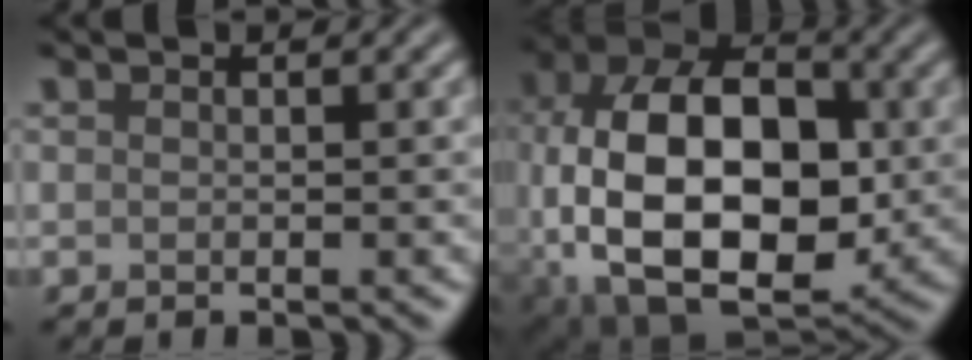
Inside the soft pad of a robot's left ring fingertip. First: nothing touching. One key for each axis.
{"total": 16.3, "fx": -1.9, "fy": 10.0, "fz": 12.7, "tx": -0.222, "ty": 0.001, "tz": -0.038}